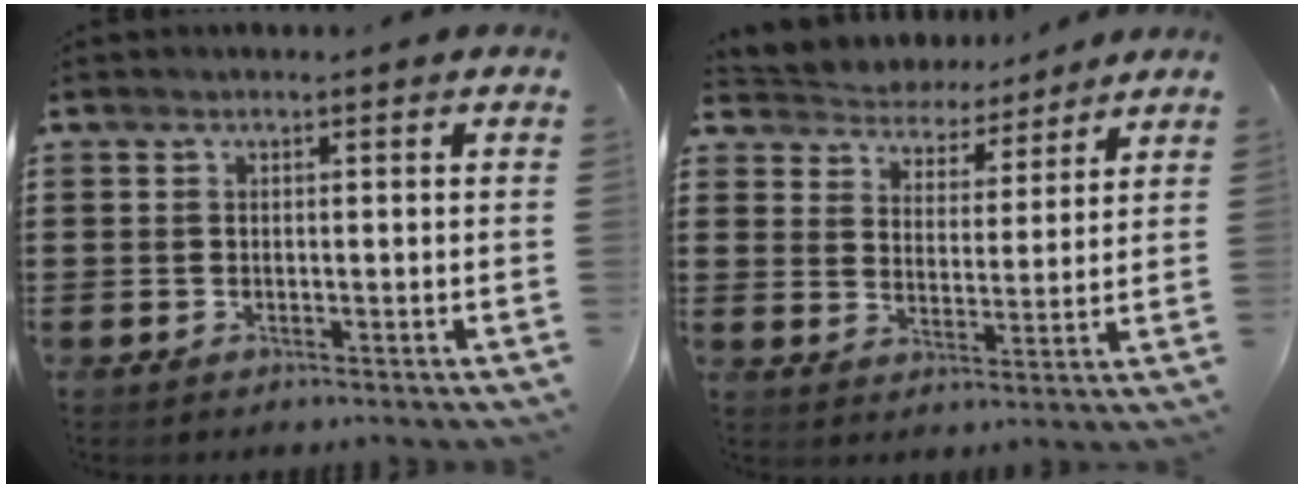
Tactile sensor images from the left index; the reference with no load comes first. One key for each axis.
{"total": 4.7, "fx": 4.6, "fy": 0.8, "fz": -0.4, "tx": -0.022, "ty": -0.036, "tz": 0.078}